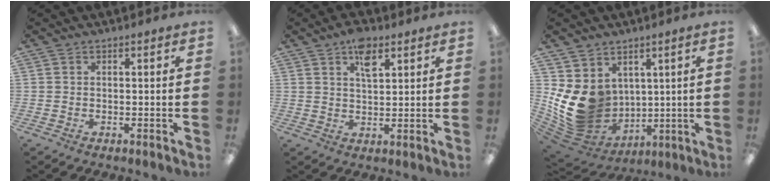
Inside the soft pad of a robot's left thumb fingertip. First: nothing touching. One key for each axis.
{"total": 6.2, "fx": 3.6, "fy": 2.9, "fz": 4.1, "tx": -0.066, "ty": -0.005, "tz": 0.061}
{"total": 13.9, "fx": 1.6, "fy": 11.9, "fz": 7.0, "tx": -0.171, "ty": -0.031, "tz": 0.044}